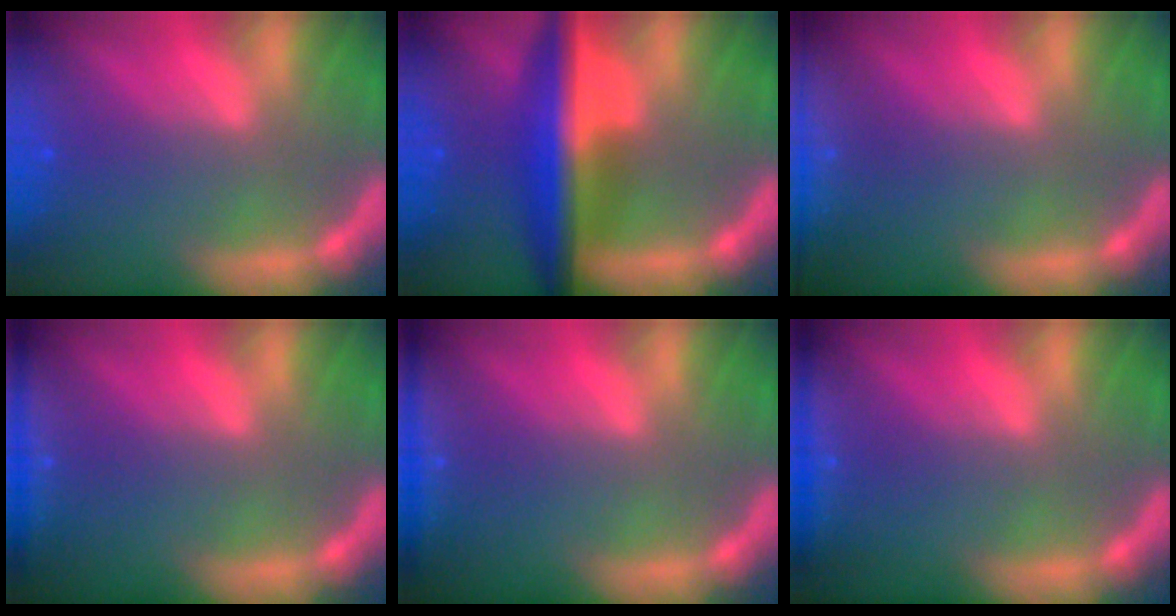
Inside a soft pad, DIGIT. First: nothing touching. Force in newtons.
{"total": 8.5}
{"total": 7.4}
{"total": 2.9}
{"total": 2.9}
{"total": 2.4}